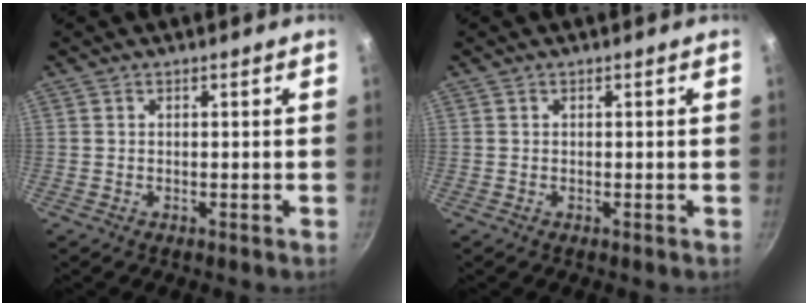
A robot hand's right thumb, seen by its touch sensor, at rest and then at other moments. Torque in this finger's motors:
{"motor_torque": [-0.35, 0.08, 0.00, 0.00, 0.00]}